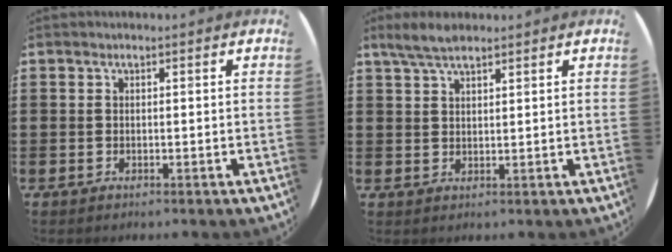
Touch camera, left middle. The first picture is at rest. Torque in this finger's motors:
{"motor_torque": [0.60, -0.50, 0.10, 0.03]}